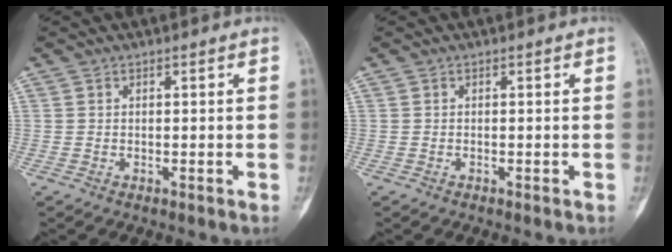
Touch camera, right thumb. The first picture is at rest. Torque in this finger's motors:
{"motor_torque": [-0.01, -0.38, -0.01, 0.08, 0.07]}